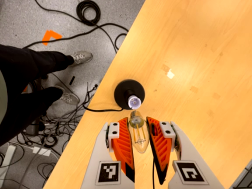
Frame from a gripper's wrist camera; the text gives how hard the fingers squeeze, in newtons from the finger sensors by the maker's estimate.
{"total": 20.5, "left": 22.7, "right": 18.3}